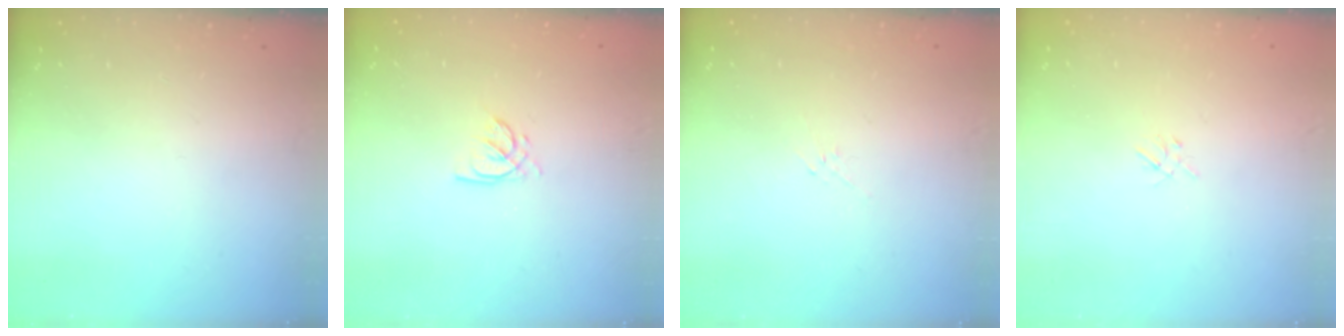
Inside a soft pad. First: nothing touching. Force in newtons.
{"total": 2.6, "press": 2.6, "slide": 0.2}
{"total": 2.1, "press": 2.0, "slide": 0.6}
{"total": 2.0, "press": 2.0, "slide": 0.4}